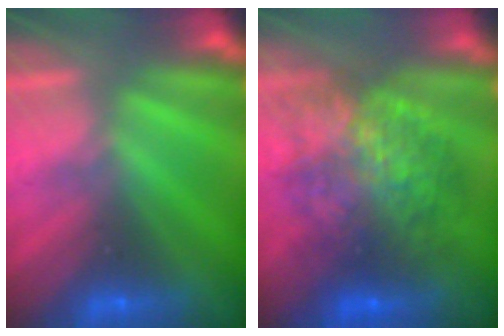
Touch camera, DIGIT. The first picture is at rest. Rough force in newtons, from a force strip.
{"total": 6.9}